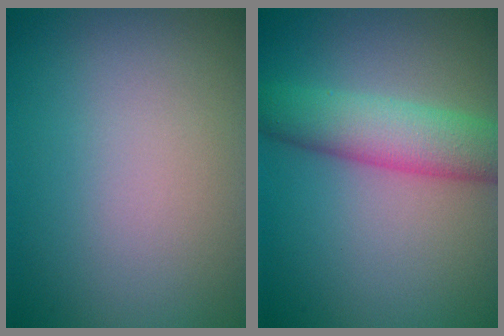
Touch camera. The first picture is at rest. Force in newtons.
{"total": 5.8, "press": 5.8, "slide": 0.2}